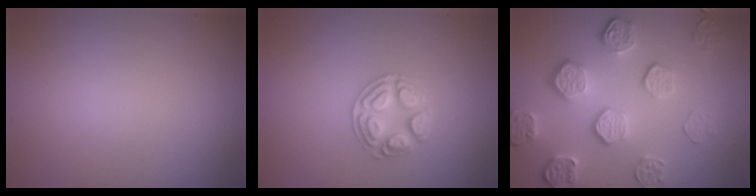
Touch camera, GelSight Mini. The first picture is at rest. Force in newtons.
{"total": 2.5, "press": 2.5, "slide": 0.4}
{"total": 5.4, "press": 4.0, "slide": 3.7}